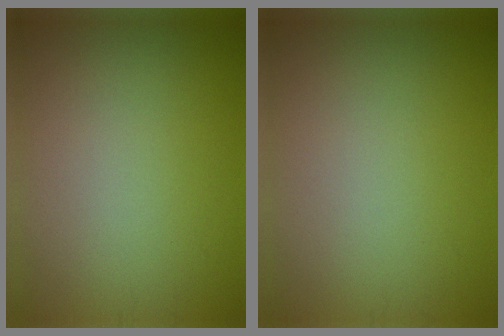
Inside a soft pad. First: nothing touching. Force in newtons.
{"total": 0.0}